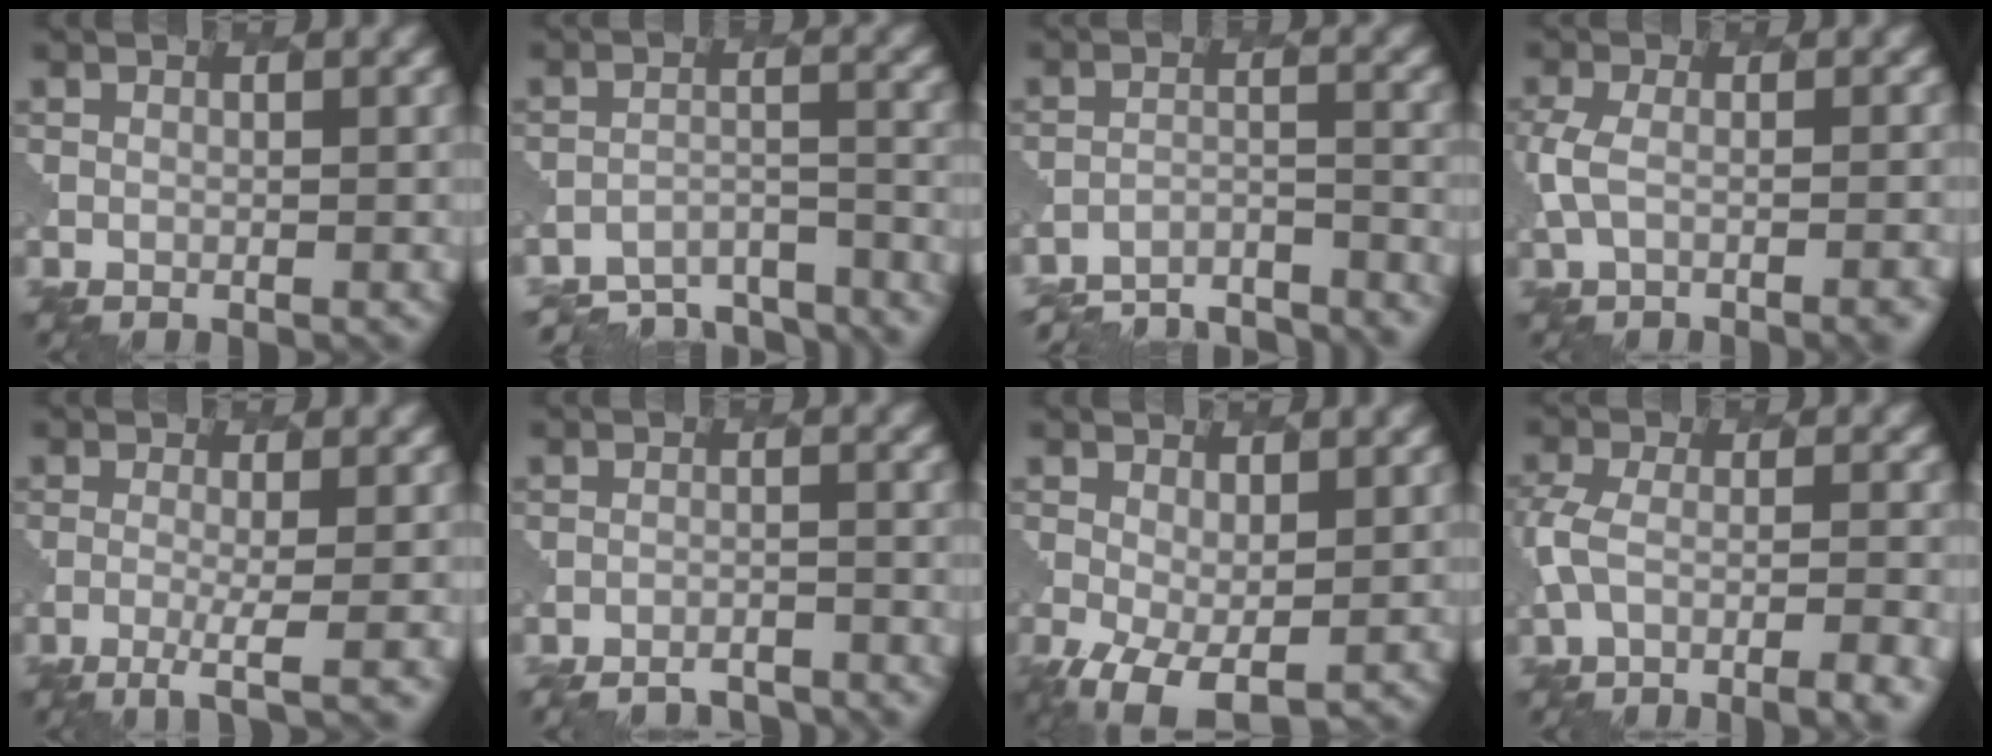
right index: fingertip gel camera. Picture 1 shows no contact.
{"total": 10.2, "force": [-9.7, 2.3, 1.7], "torque": [-0.024, 0.000, -0.120]}
{"total": 12.0, "force": [-11.7, 2.1, 1.3], "torque": [-0.013, -0.003, -0.154]}
{"total": 4.2, "force": [-1.2, 1.5, 3.8], "torque": [-0.076, -0.004, -0.027]}
{"total": 2.8, "force": [-0.9, 0.4, 2.6], "torque": [-0.044, 0.000, -0.027]}
{"total": 5.7, "force": [-5.5, 1.1, 0.8], "torque": [-0.002, 0.001, -0.072]}
{"total": 4.5, "force": [-1.0, 2.6, 3.5], "torque": [-0.085, -0.019, -0.011]}
{"total": 6.8, "force": [-3.0, 2.2, 5.6], "torque": [-0.104, -0.009, -0.059]}